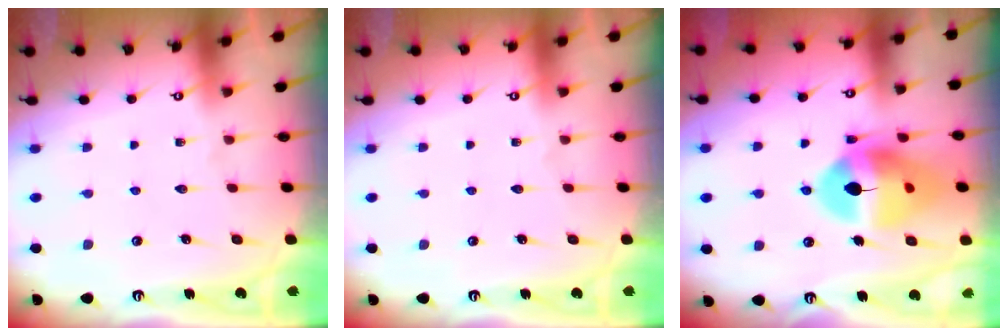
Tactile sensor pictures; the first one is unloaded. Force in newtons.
{"total": 0.0}
{"total": 15.8, "press": 15.7, "slide": 1.7}